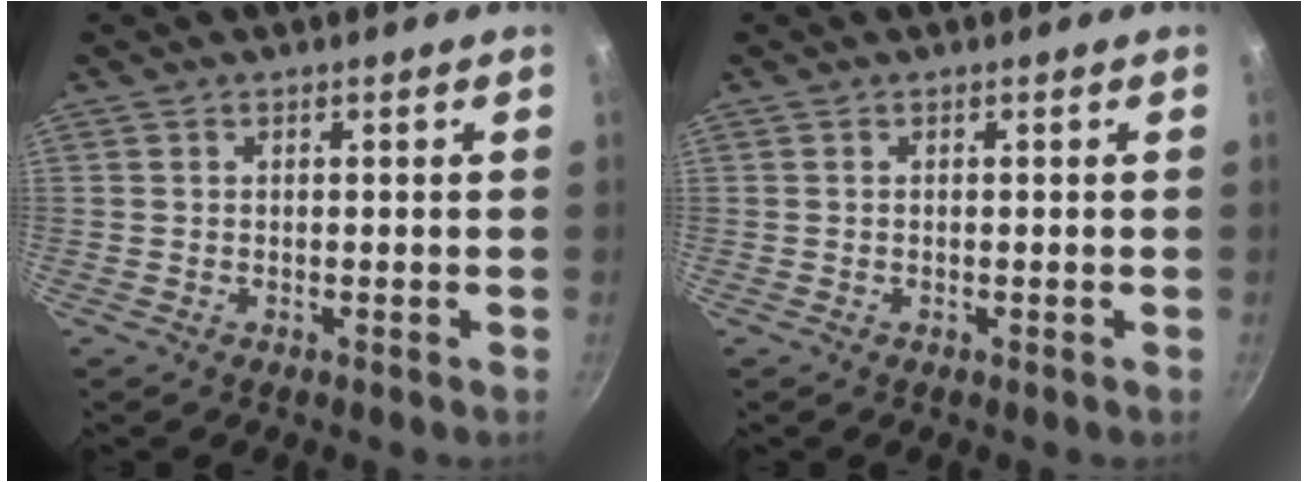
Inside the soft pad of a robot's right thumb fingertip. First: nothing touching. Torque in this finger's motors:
{"motor_torque": [-0.24, -0.12, -0.47, -0.29, -0.03]}